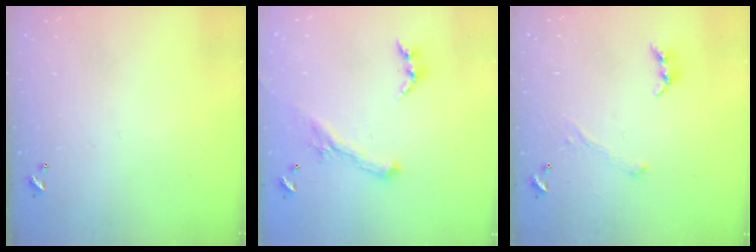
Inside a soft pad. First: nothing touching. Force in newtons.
{"total": 1.8, "press": 1.7, "slide": 0.4}
{"total": 0.8, "press": 0.7, "slide": 0.4}